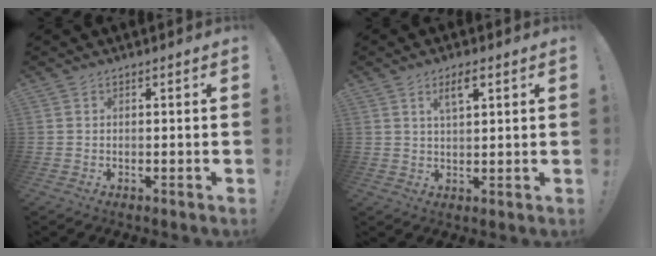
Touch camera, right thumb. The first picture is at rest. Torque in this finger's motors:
{"motor_torque": [0.28, 1.21, 0.66, -0.05, 0.00]}